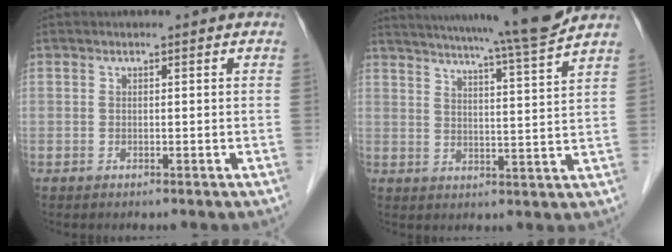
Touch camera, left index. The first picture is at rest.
{"total": 15.3, "force": [13.6, -2.0, 6.7], "torque": [-0.114, -0.034, 0.184]}